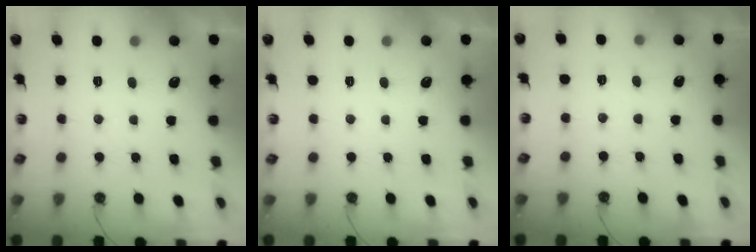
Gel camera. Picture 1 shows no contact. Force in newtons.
{"total": 0.0}
{"total": 3.0, "press": 3.0, "slide": 0.4}